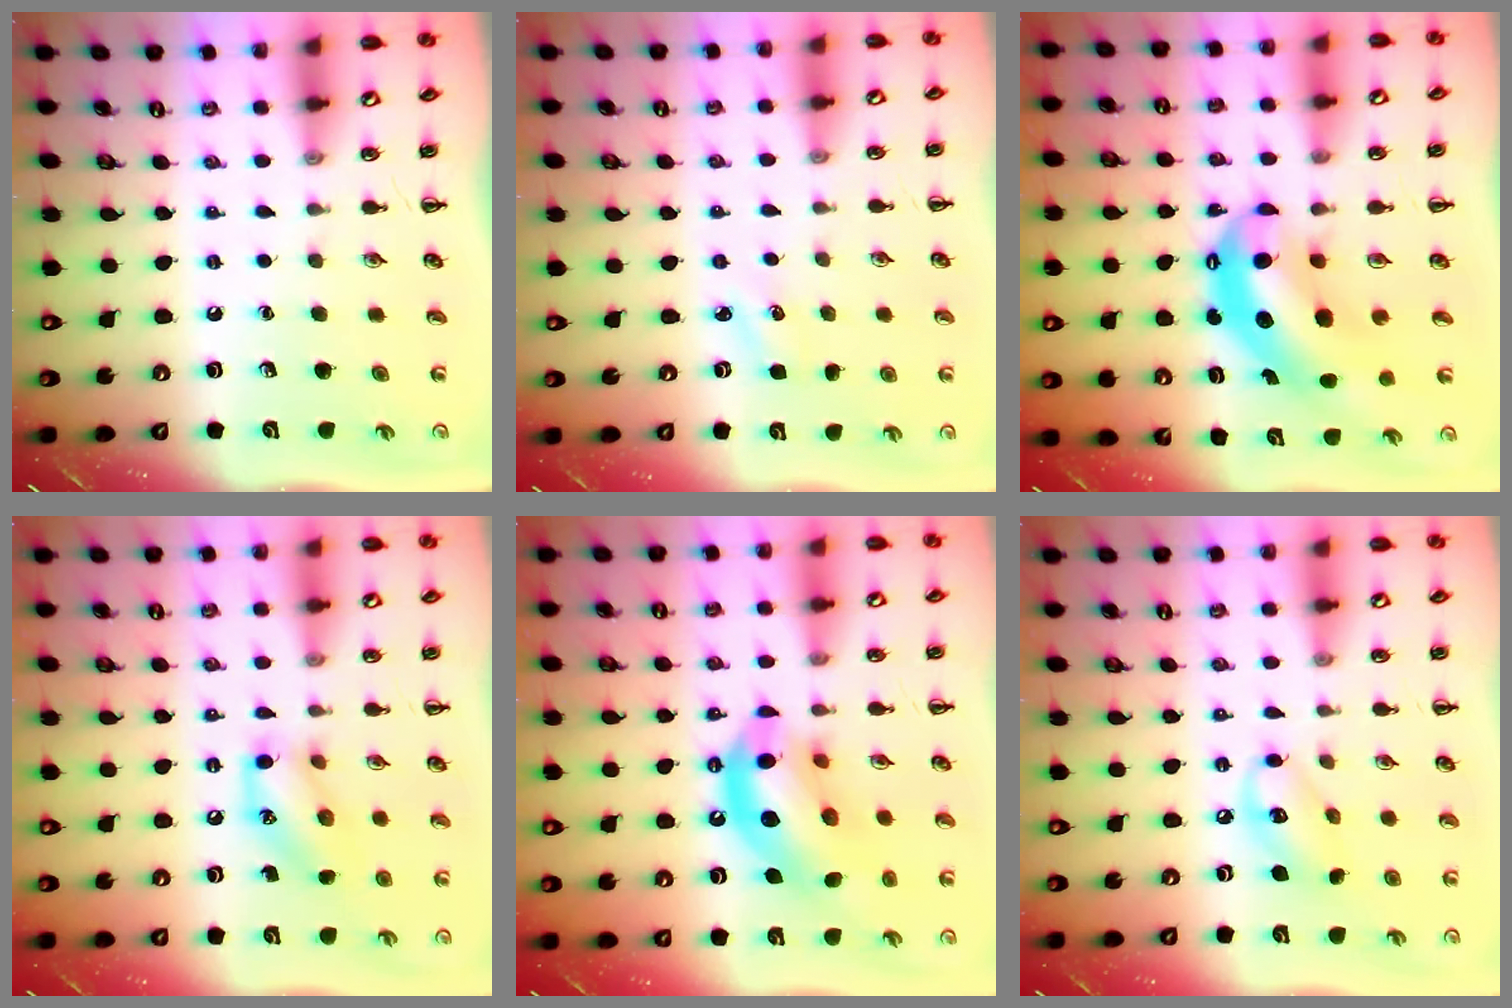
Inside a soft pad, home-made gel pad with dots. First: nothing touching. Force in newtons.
{"total": 2.7, "press": 2.6, "slide": 0.8}
{"total": 8.1, "press": 7.8, "slide": 1.9}
{"total": 12.2, "press": 12.0, "slide": 2.0}
{"total": 16.0, "press": 15.6, "slide": 3.6}
{"total": 8.7, "press": 8.6, "slide": 1.3}